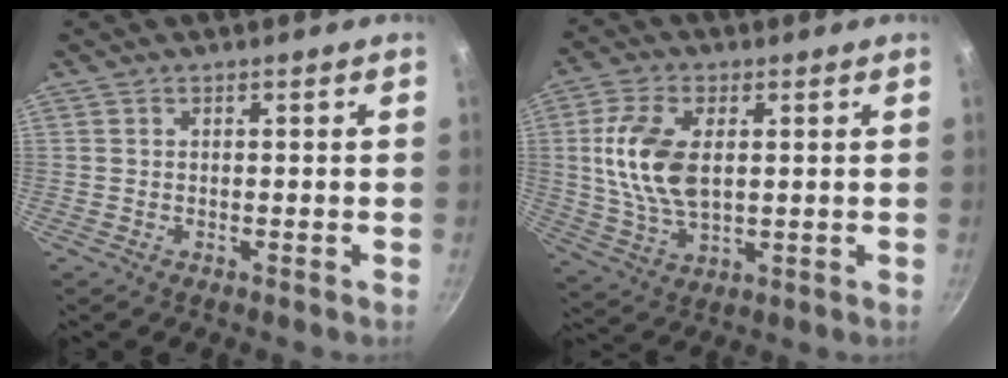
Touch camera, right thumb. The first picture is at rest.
{"total": 12.7, "force": [1.9, 7.1, 10.4], "torque": [-0.202, -0.006, 0.040]}